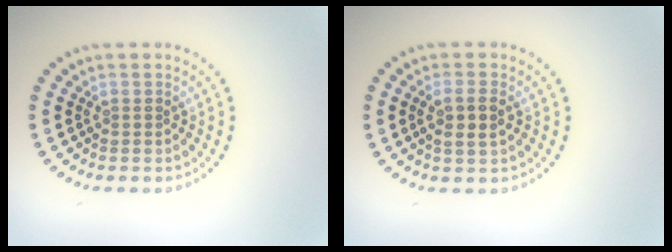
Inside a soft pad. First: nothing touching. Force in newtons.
{"total": 2.3, "press": 2.2, "slide": 0.7}